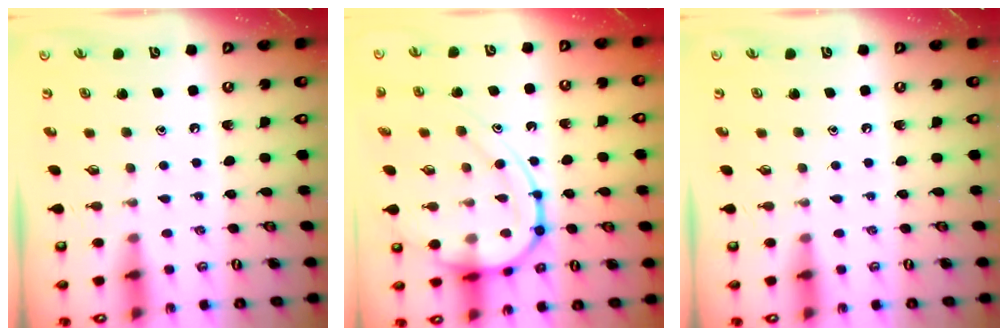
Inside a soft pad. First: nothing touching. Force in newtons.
{"total": 15.2, "press": 15.1, "slide": 1.6}
{"total": 0.0}